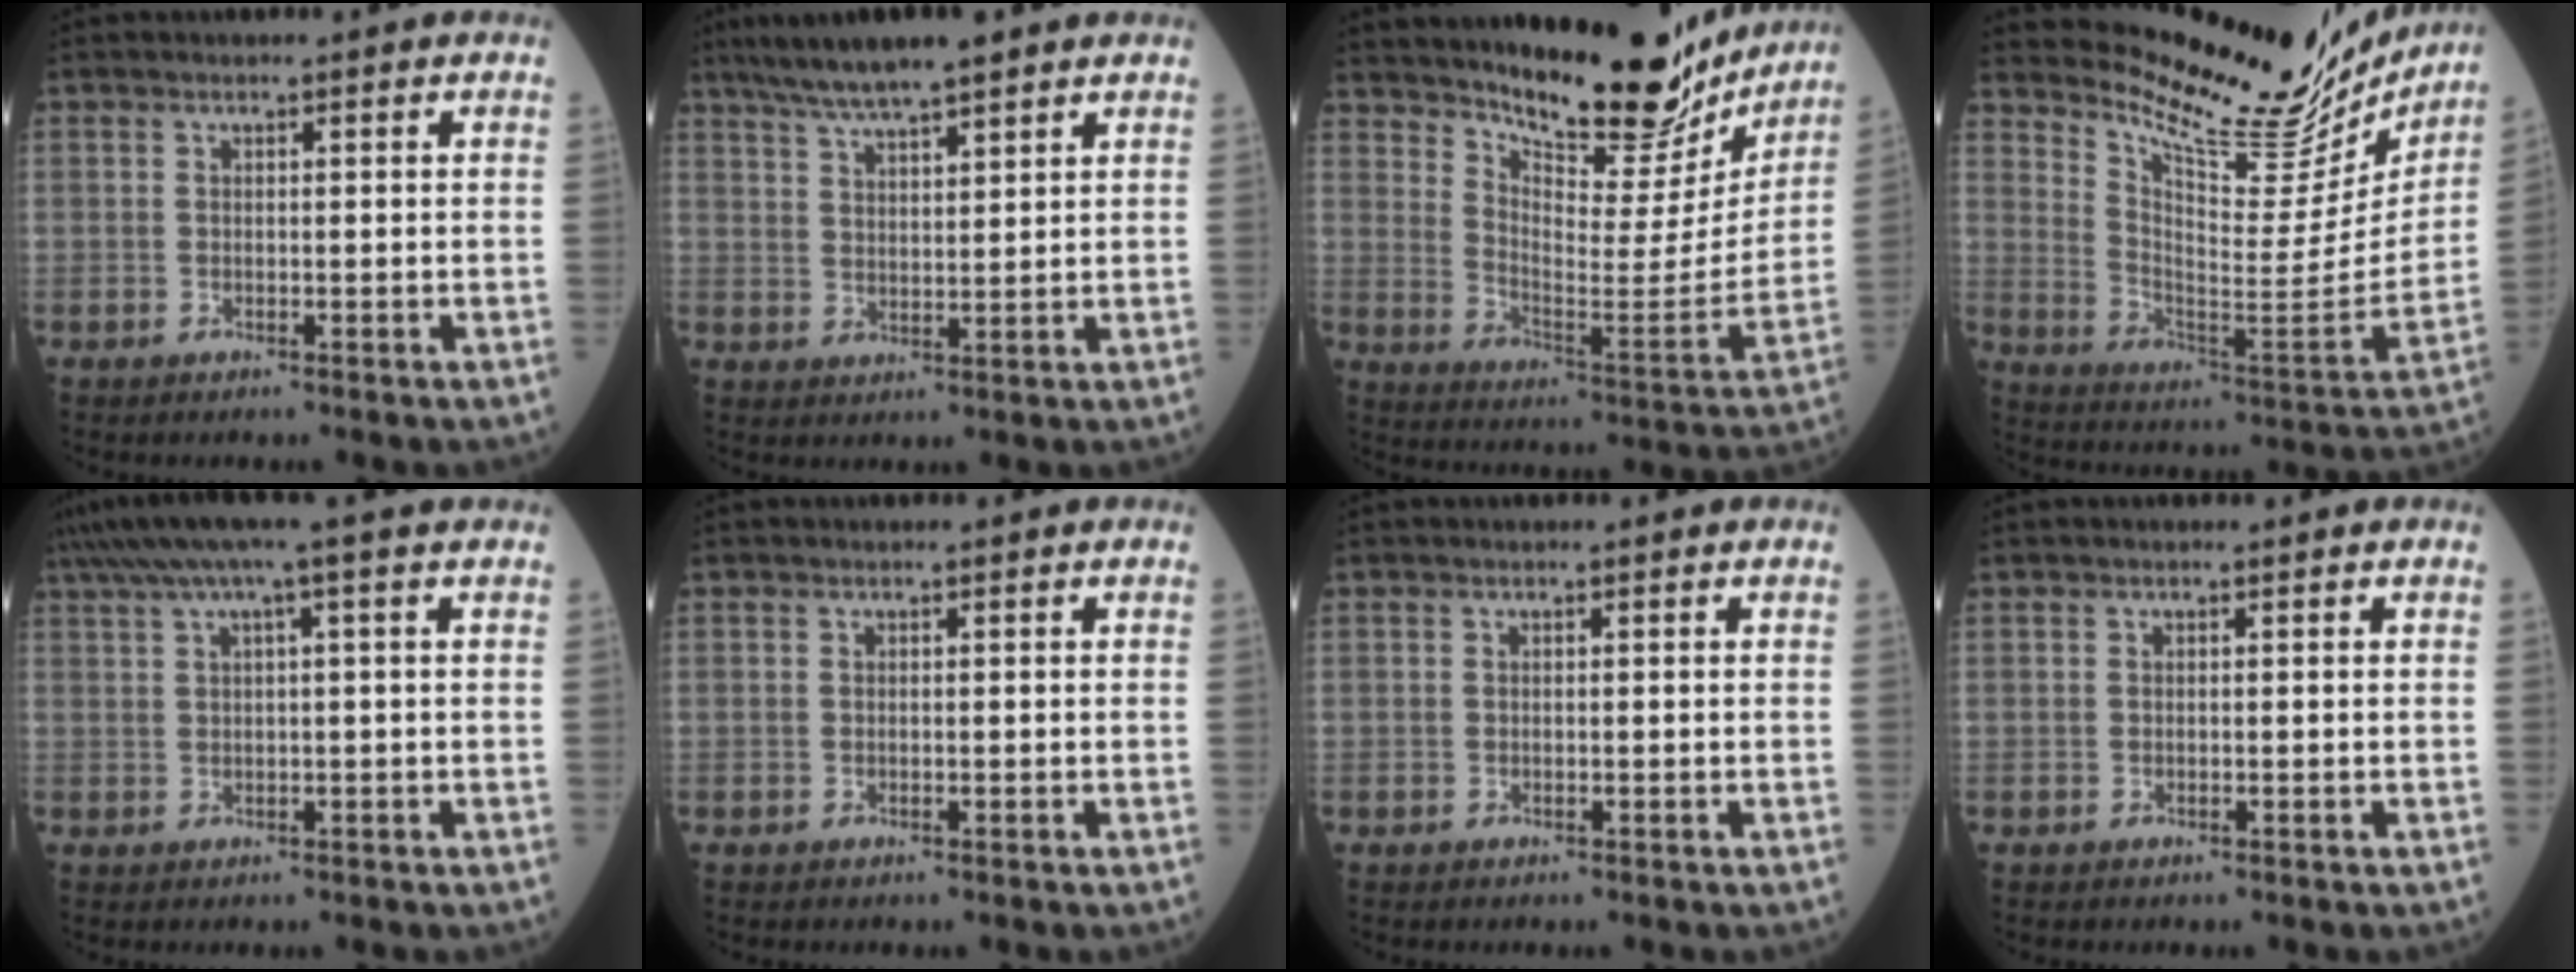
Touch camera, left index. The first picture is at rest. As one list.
[{"total": 8.4, "force": [6.7, 0.9, 5.0], "torque": [-0.089, 0.023, 0.117]}, {"total": 18.7, "force": [16.8, 4.3, 6.9], "torque": [-0.104, -0.044, 0.240]}, {"total": 21.1, "force": [19.5, 4.0, 6.9], "torque": [-0.116, -0.067, 0.277]}, {"total": 6.2, "force": [3.8, -0.7, 4.9], "torque": [-0.086, 0.035, 0.066]}, {"total": 0.0}, {"total": 0.0}, {"total": 0.0}]